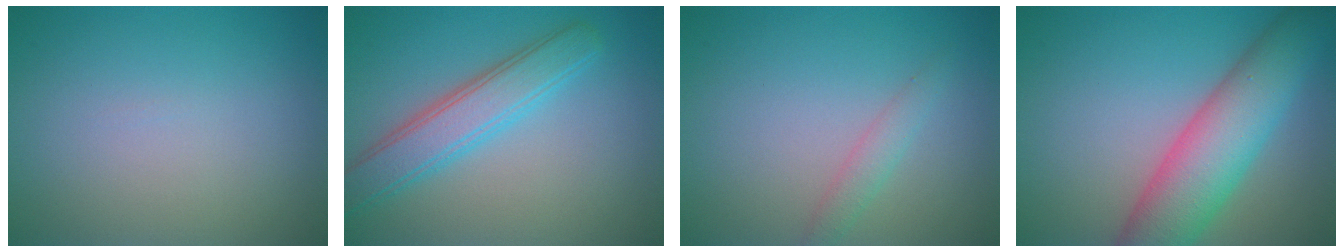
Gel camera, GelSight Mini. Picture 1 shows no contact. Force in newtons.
{"total": 4.5, "press": 4.5, "slide": 0.1}
{"total": 1.5, "press": 1.5, "slide": 0.0}
{"total": 8.2, "press": 8.2, "slide": 0.3}